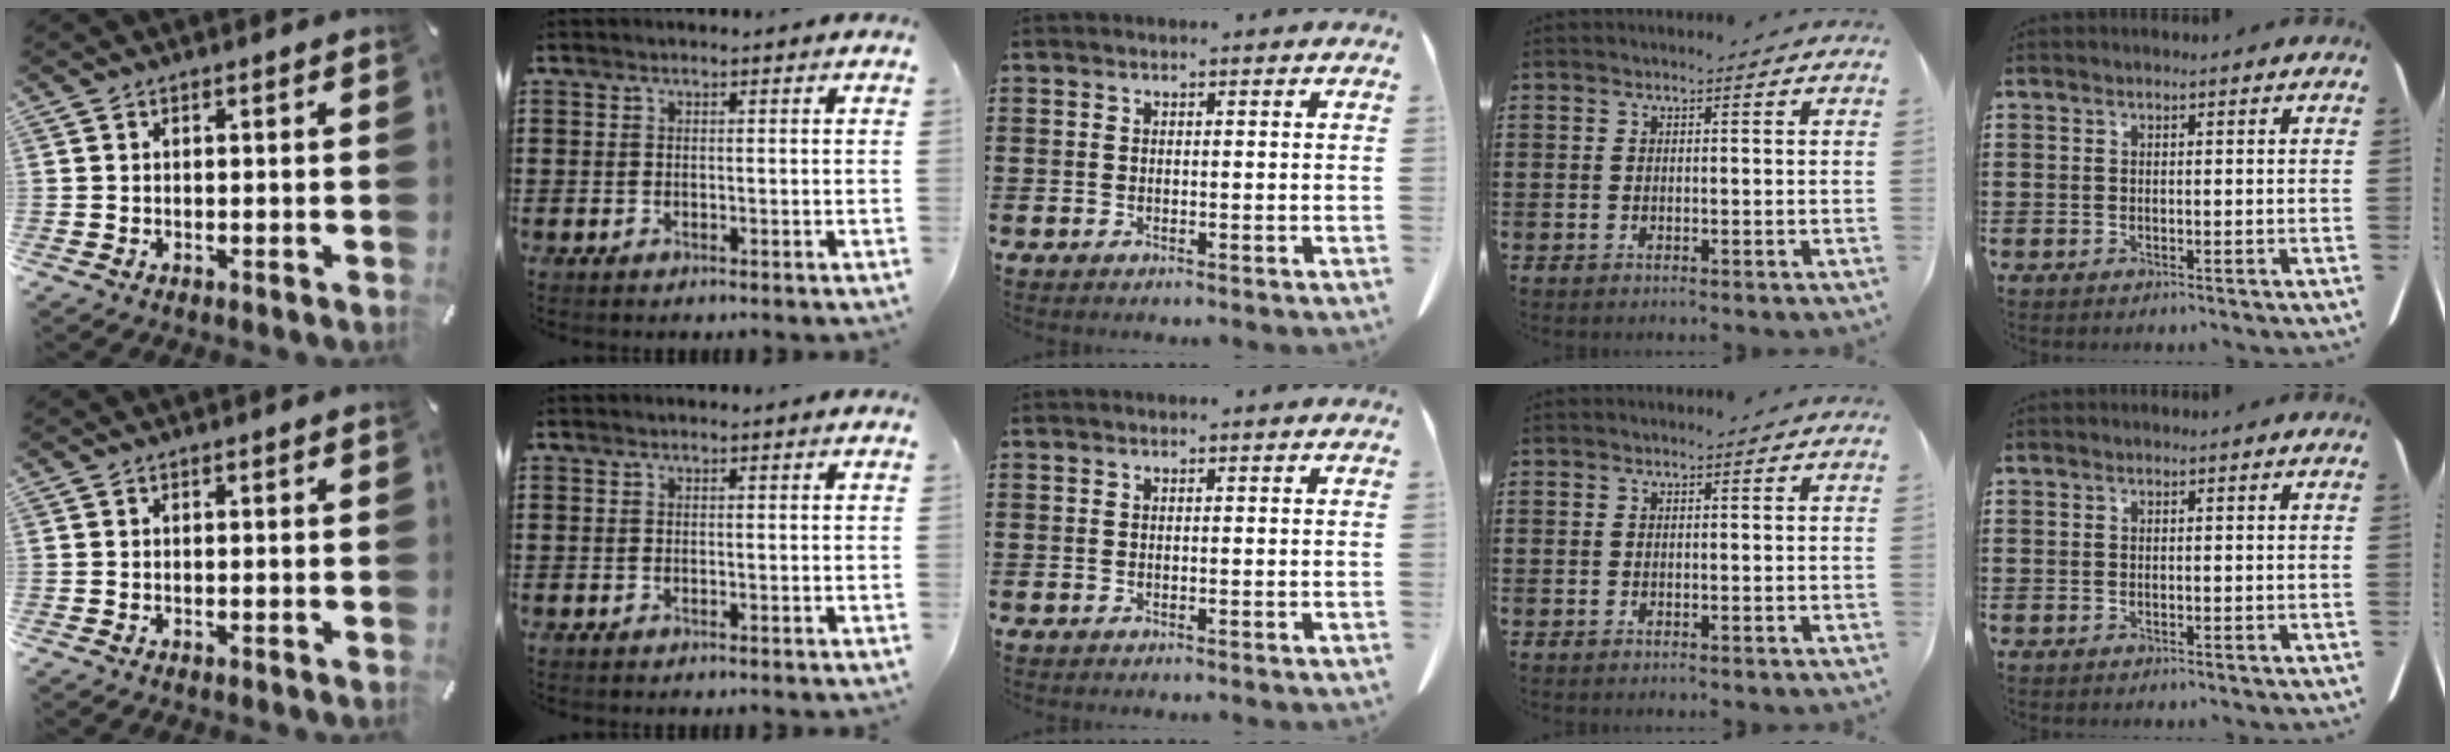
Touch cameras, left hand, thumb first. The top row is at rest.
{}